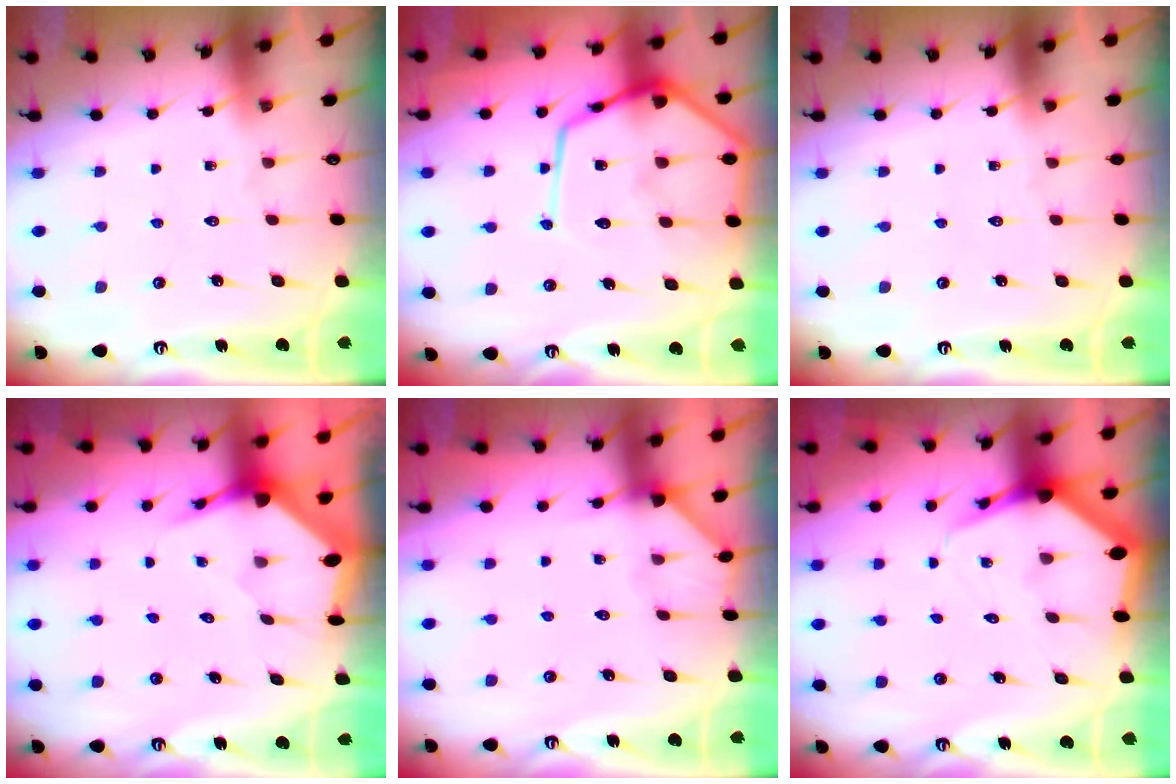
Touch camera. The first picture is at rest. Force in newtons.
{"total": 17.2, "press": 17.1, "slide": 1.5}
{"total": 0.0}
{"total": 3.5, "press": 3.5, "slide": 0.4}
{"total": 2.8, "press": 2.8, "slide": 0.2}
{"total": 5.0, "press": 5.0, "slide": 0.6}